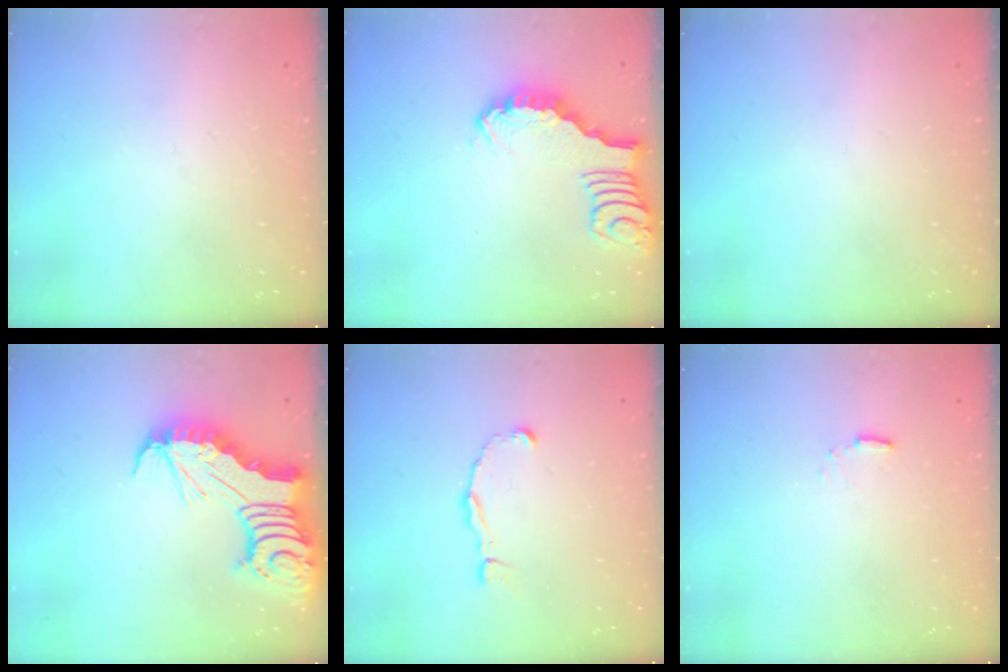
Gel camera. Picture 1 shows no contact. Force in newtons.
{"total": 2.8, "press": 2.7, "slide": 0.4}
{"total": 0.0}
{"total": 11.4, "press": 11.3, "slide": 1.4}
{"total": 2.6, "press": 2.6, "slide": 0.2}
{"total": 2.9, "press": 2.9, "slide": 0.5}